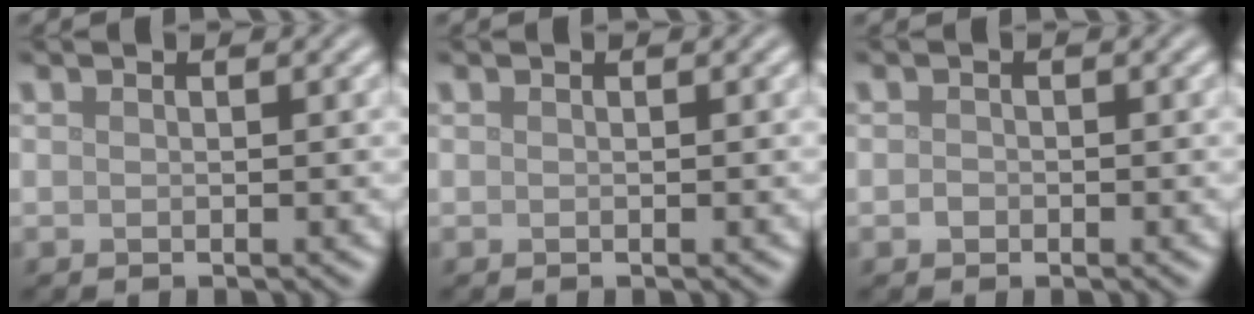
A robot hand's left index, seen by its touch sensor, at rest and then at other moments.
{"total": 0.0}
{"total": 0.6, "force": [-0.3, 0.5, 0.2], "torque": [-0.002, -0.002, -0.007]}